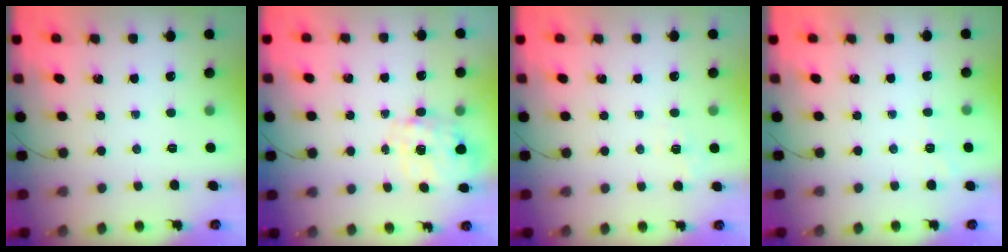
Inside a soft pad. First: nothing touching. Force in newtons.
{"total": 3.8, "press": 3.7, "slide": 0.9}
{"total": 1.4, "press": 0.2, "slide": 1.4}
{"total": 2.3, "press": 1.8, "slide": 1.4}